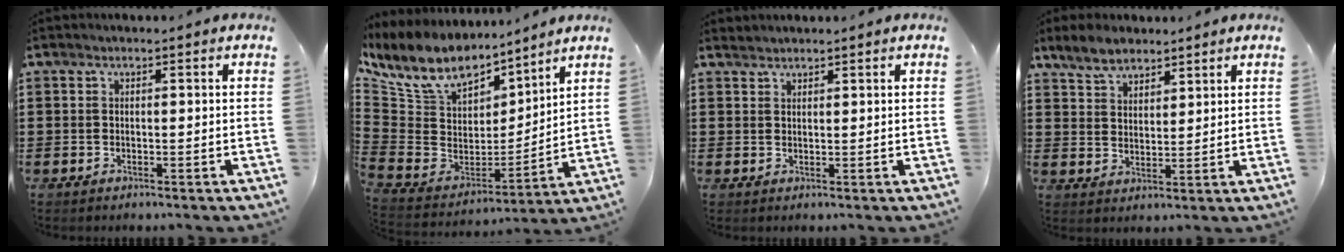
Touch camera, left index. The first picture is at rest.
{"total": 9.3, "force": [7.6, 4.1, 3.4], "torque": [-0.115, -0.057, 0.138]}
{"total": 1.3, "force": [1.3, 0.2, -0.1], "torque": [-0.001, 0.001, 0.027]}
{"total": 4.9, "force": [4.1, 2.3, 1.3], "torque": [-0.041, 0.002, 0.078]}